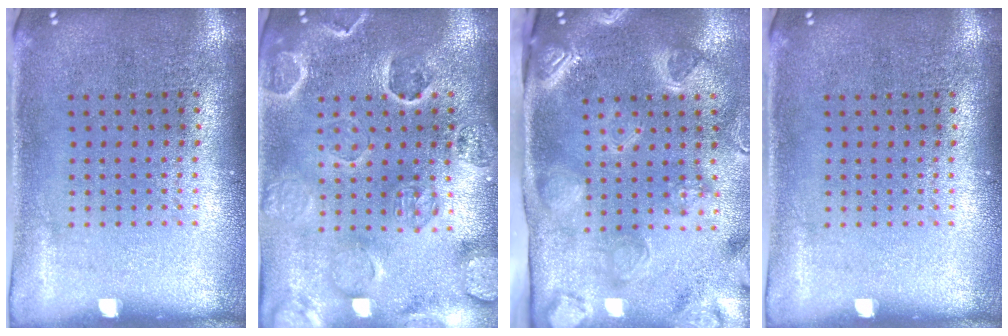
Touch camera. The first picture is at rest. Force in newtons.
{"total": 2.8, "press": 2.7, "slide": 0.8}
{"total": 3.9, "press": 3.0, "slide": 2.6}
{"total": 0.0}